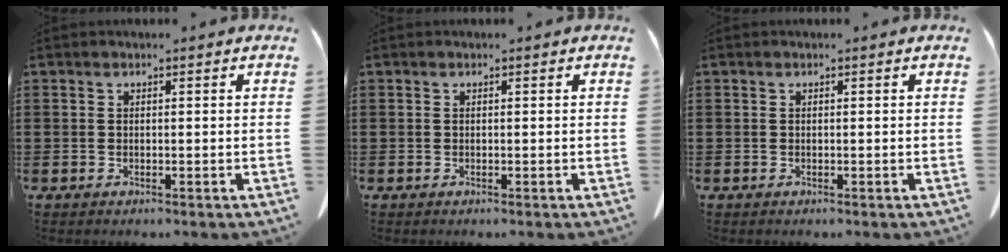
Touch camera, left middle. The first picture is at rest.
{"total": 0.0}
{"total": 0.0}